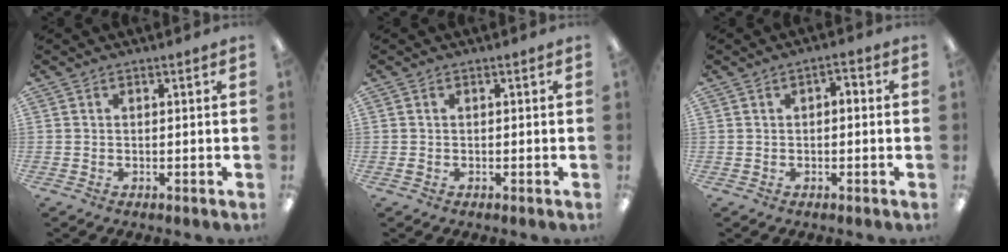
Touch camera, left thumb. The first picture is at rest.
{"total": 0.7, "force": [-0.1, 0.6, 0.4], "torque": [-0.008, 0.002, -0.004]}
{"total": 2.2, "force": [-0.6, 1.4, 1.5], "torque": [-0.028, 0.008, -0.013]}